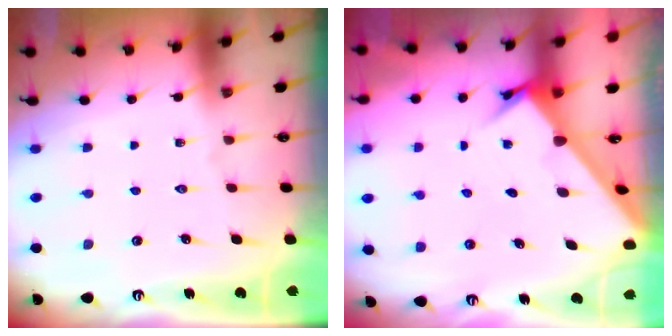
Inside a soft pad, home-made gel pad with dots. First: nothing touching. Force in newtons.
{"total": 2.6, "press": 2.6, "slide": 0.2}